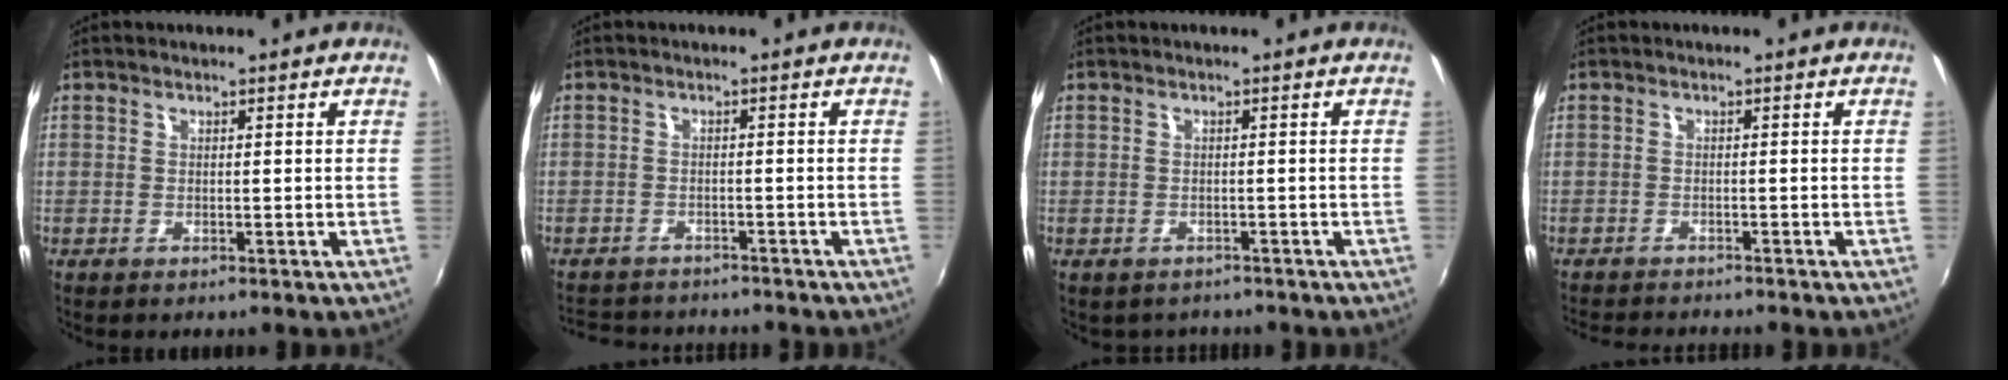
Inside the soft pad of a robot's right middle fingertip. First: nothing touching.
{"total": 7.8, "force": [-7.1, 2.4, 2.1], "torque": [-0.058, -0.004, -0.107]}
{"total": 2.1, "force": [-1.7, 1.3, 0.3], "torque": [-0.011, -0.007, -0.021]}
{"total": 5.0, "force": [-4.8, 0.4, 1.5], "torque": [-0.042, -0.016, -0.080]}